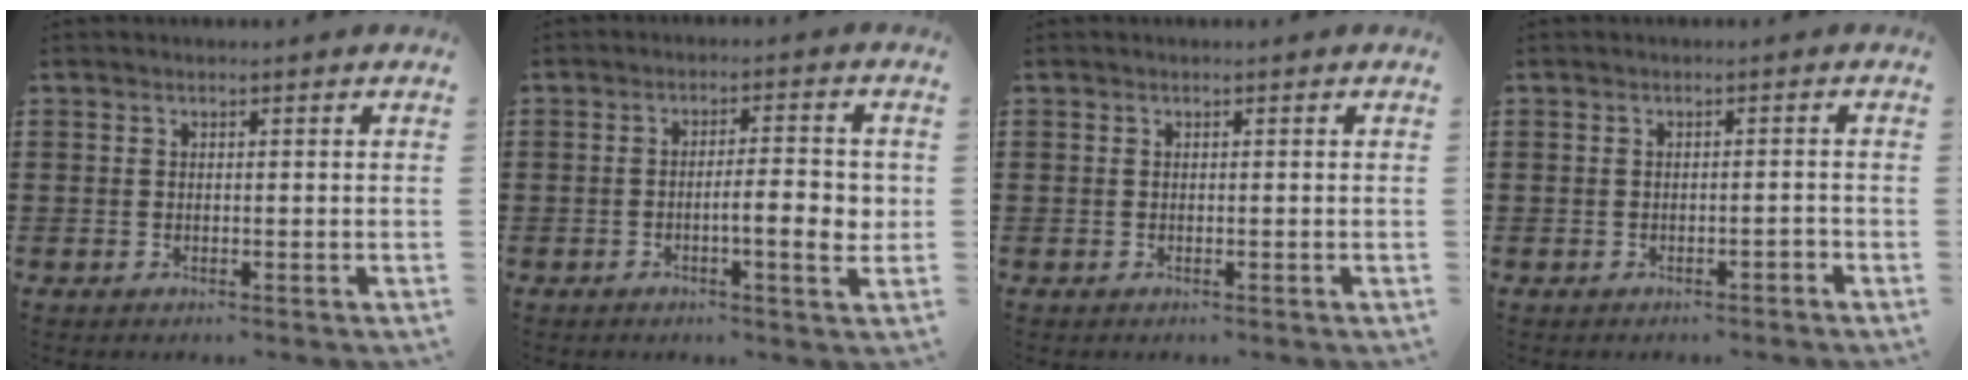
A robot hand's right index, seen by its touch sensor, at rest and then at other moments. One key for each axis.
{"total": 6.3, "fx": -1.0, "fy": 1.3, "fz": 6.1, "tx": -0.086, "ty": -0.002, "tz": -0.022}
{"total": 0.0}
{"total": 1.0, "fx": -0.8, "fy": 0.2, "fz": 0.5, "tx": -0.013, "ty": -0.002, "tz": -0.015}